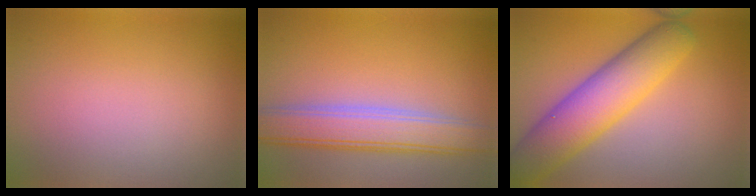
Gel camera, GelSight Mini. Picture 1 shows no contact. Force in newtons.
{"total": 5.5, "press": 5.5, "slide": 0.0}
{"total": 8.1, "press": 8.1, "slide": 0.5}